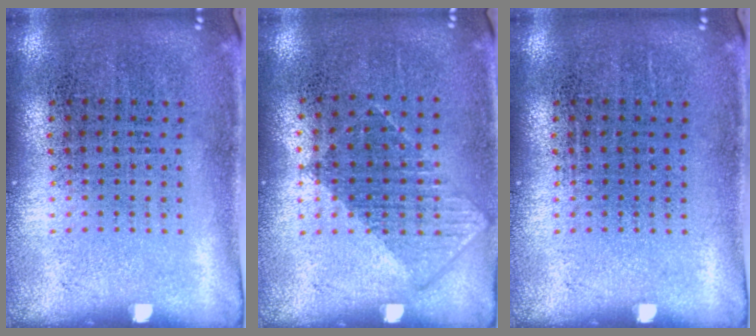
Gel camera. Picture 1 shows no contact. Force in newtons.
{"total": 0.8, "press": 0.6, "slide": 0.4}
{"total": 0.0}